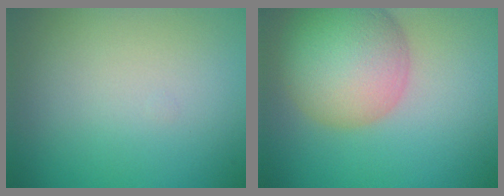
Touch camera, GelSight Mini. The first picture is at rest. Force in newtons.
{"total": 8.8, "press": 8.8, "slide": 0.5}